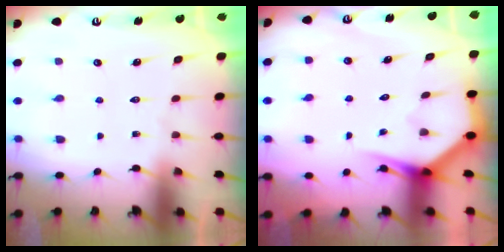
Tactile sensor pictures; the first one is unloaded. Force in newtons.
{"total": 3.4, "press": 3.4, "slide": 0.3}